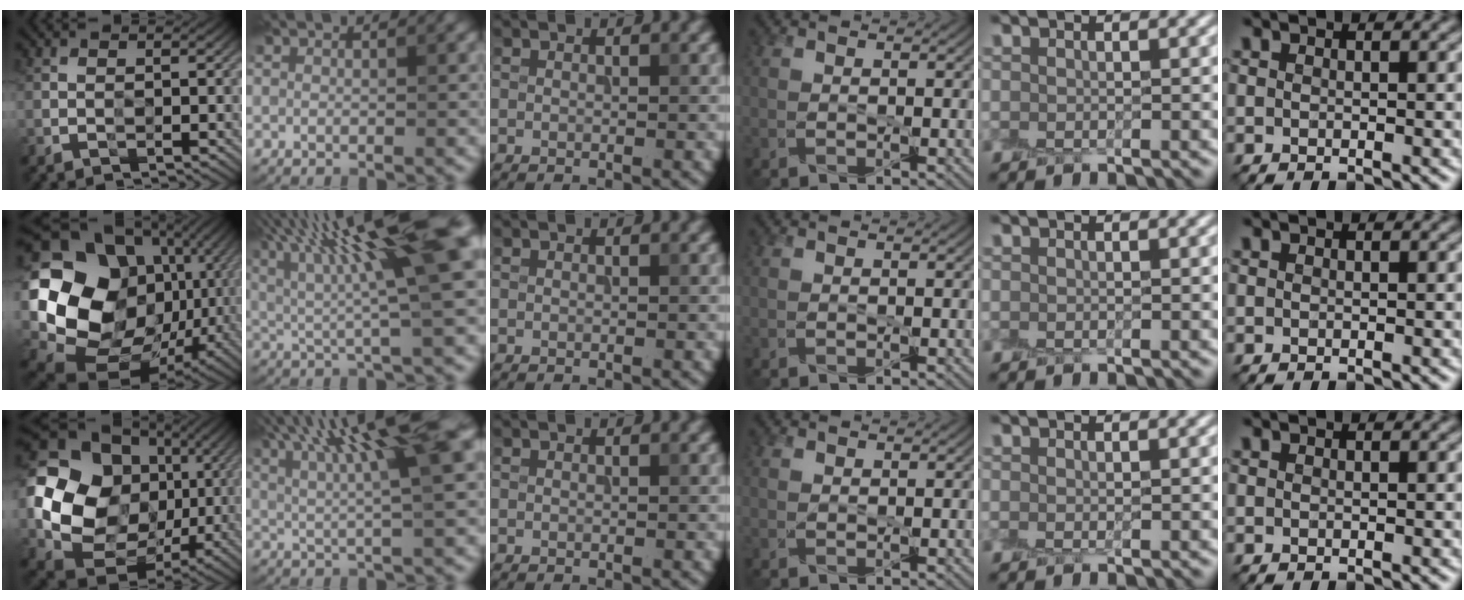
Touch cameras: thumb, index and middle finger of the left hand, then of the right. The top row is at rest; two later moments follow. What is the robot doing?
{"motion": "peel", "object": "plastic screen protector"}